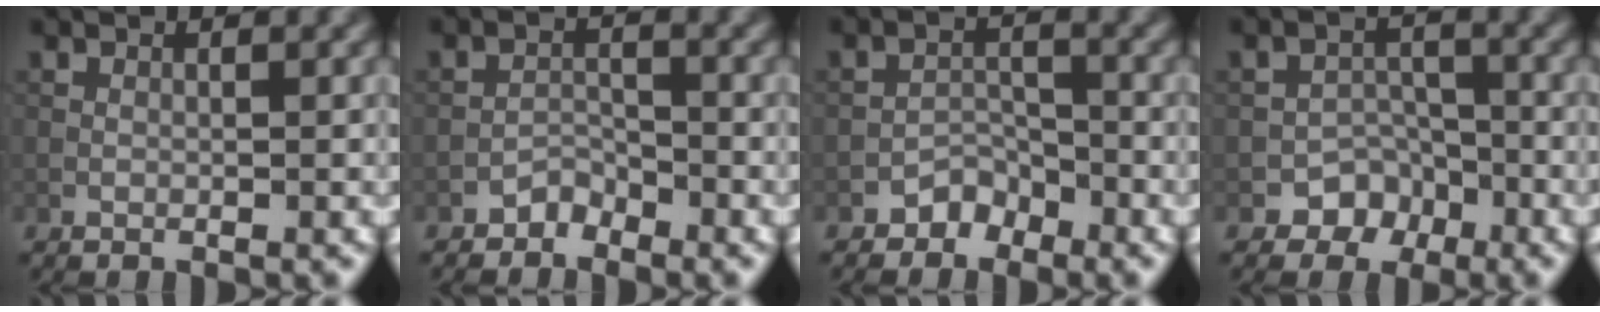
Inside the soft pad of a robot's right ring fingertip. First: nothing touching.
{"total": 1.6, "force": [-1.5, 0.7, 0.2], "torque": [0.002, 0.010, -0.028]}
{"total": 2.1, "force": [-1.7, 1.1, 0.3], "torque": [0.004, 0.013, -0.030]}
{"total": 3.3, "force": [-2.2, 2.4, 0.4], "torque": [0.017, 0.012, -0.031]}